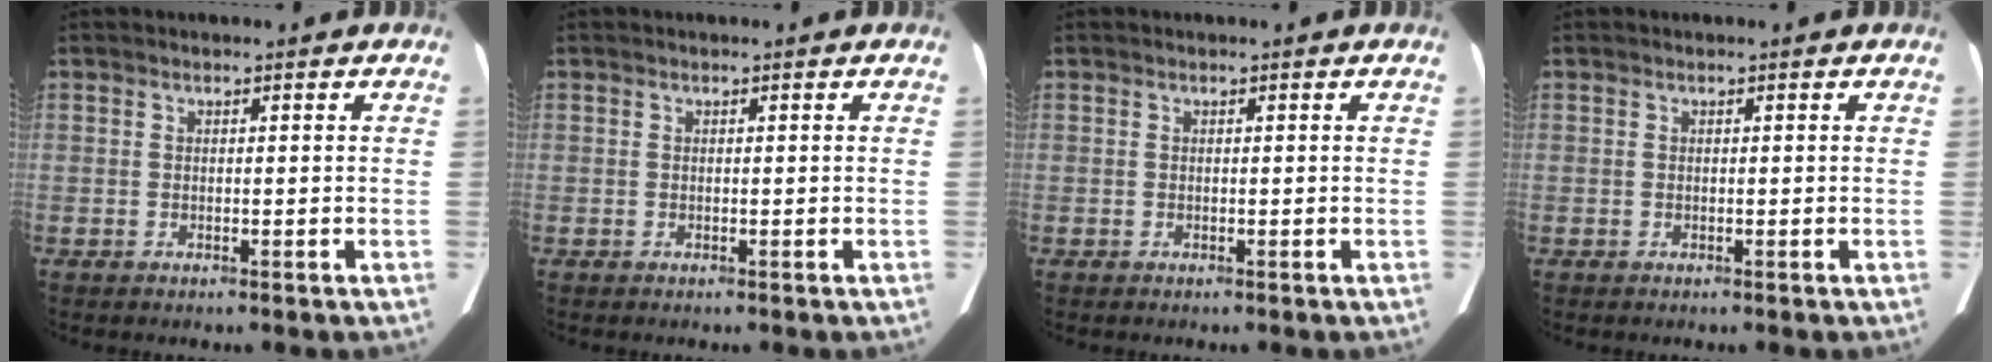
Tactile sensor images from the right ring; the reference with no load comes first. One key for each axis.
{"total": 0.0}
{"total": 0.0}
{"total": 0.0}